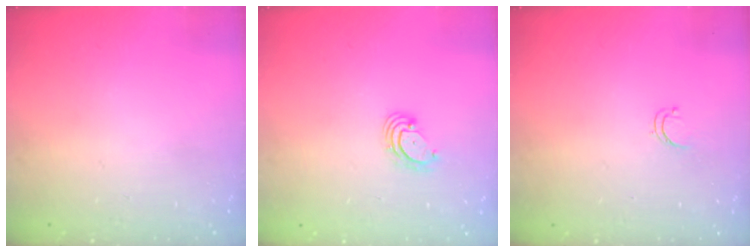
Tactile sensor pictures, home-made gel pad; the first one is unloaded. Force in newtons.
{"total": 2.9, "press": 2.9, "slide": 0.4}
{"total": 3.1, "press": 3.1, "slide": 0.4}